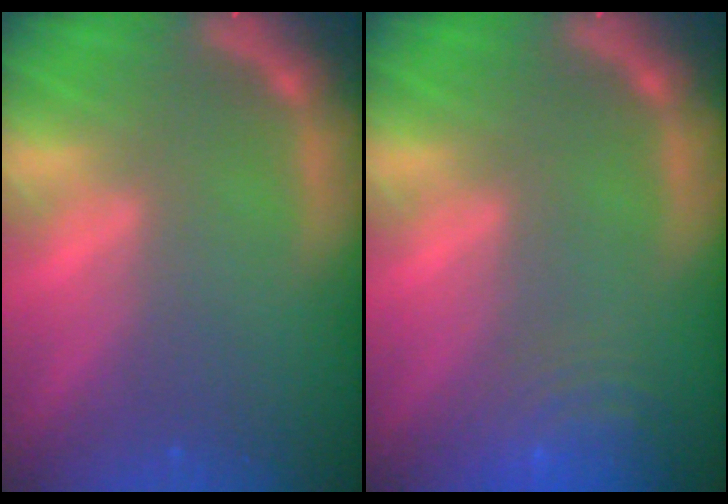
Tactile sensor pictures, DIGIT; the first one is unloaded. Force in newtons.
{"total": 7.5}